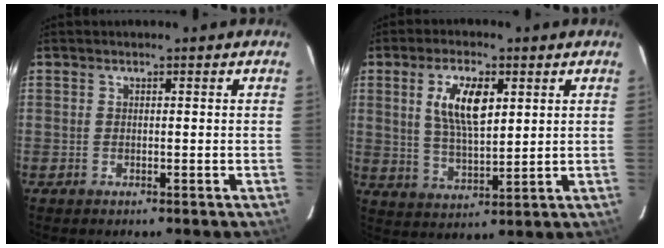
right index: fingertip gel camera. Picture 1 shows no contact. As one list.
[{"total": 9.1, "force": [3.0, 3.8, 7.7], "torque": [-0.144, 0.005, 0.060]}]